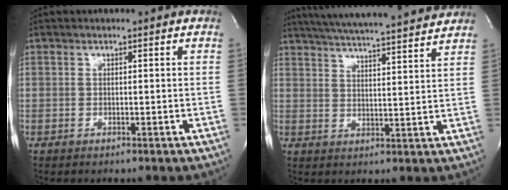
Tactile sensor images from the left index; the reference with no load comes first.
{"total": 18.9, "force": [17.3, 0.3, 7.6], "torque": [-0.133, 0.006, 0.241]}